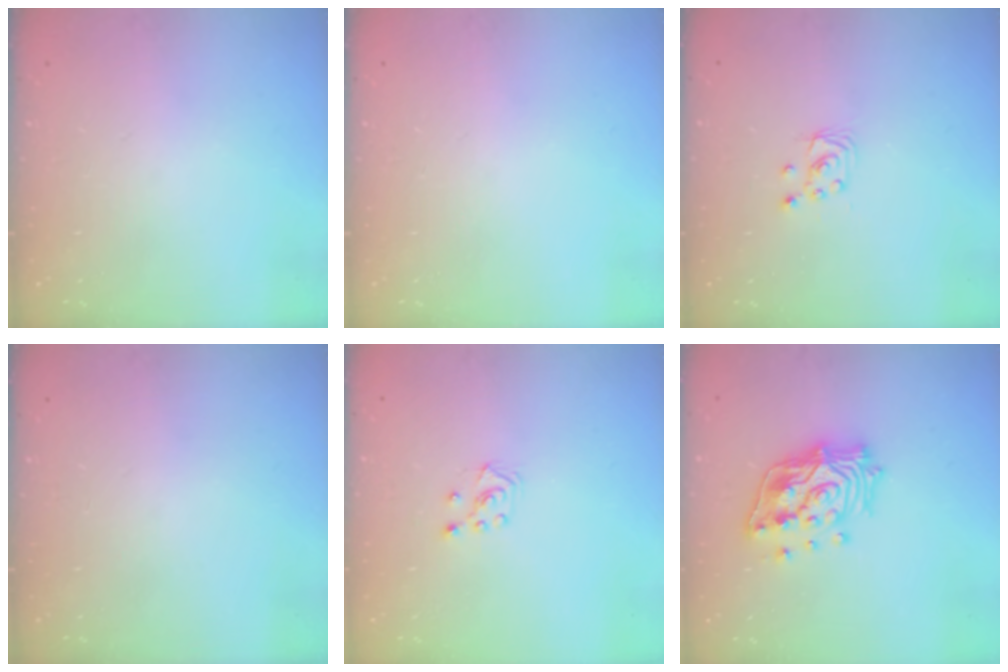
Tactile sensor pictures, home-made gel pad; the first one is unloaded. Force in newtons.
{"total": 0.0}
{"total": 2.4, "press": 2.4, "slide": 0.2}
{"total": 0.0}
{"total": 3.8, "press": 3.8, "slide": 0.3}
{"total": 17.6, "press": 17.4, "slide": 2.6}